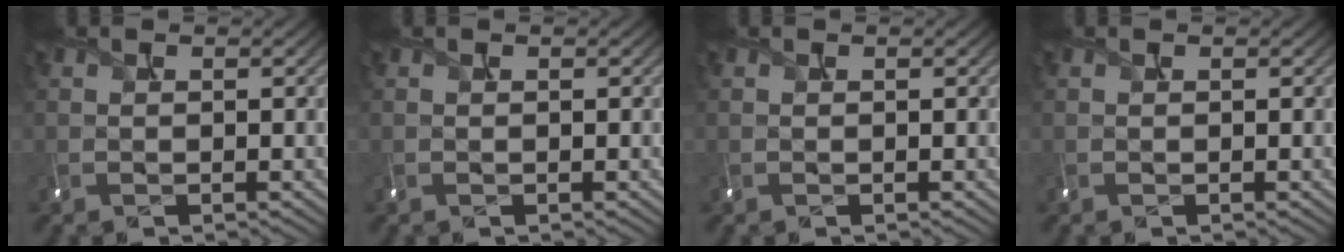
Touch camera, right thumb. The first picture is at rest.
{"total": 0.0}
{"total": 0.0}
{"total": 0.0}